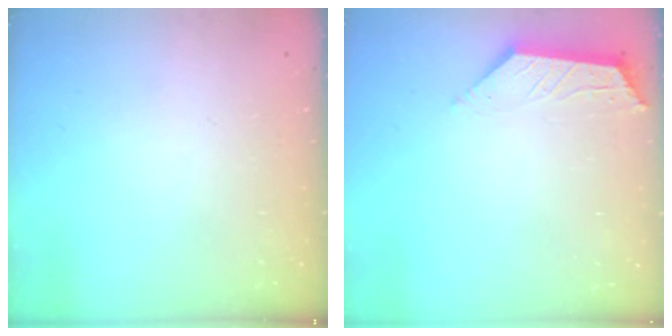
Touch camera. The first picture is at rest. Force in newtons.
{"total": 3.0, "press": 2.9, "slide": 0.5}